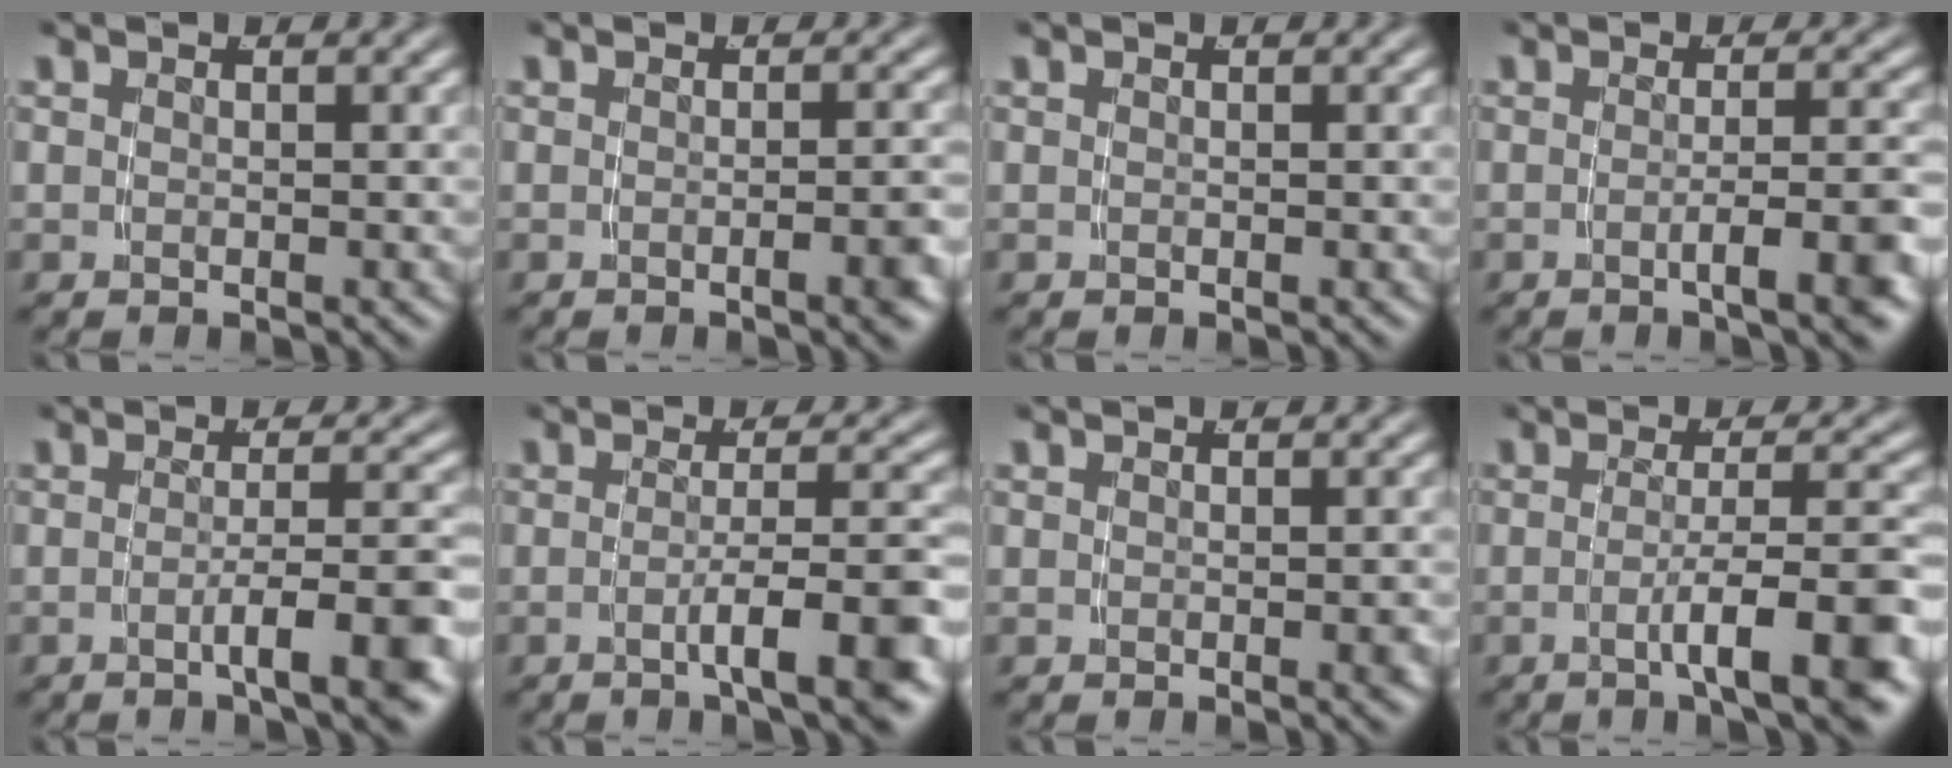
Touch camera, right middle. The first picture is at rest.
{"total": 1.8, "force": [-0.9, -0.3, 1.5], "torque": [-0.014, 0.009, -0.020]}
{"total": 0.0}
{"total": 4.1, "force": [-2.1, -0.1, 3.5], "torque": [-0.042, 0.003, -0.039]}
{"total": 5.2, "force": [-2.5, 0.1, 4.5], "torque": [-0.056, 0.001, -0.043]}
{"total": 5.9, "force": [-2.7, 0.4, 5.2], "torque": [-0.068, -0.001, -0.043]}
{"total": 0.6, "force": [-0.2, -0.1, 0.6], "torque": [-0.001, 0.003, -0.003]}
{"total": 6.7, "force": [-2.9, 0.7, 5.9], "torque": [-0.085, -0.005, -0.044]}